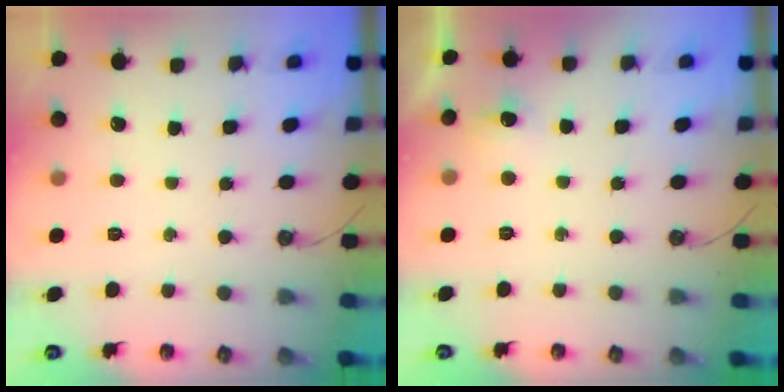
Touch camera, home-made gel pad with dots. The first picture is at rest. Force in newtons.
{"total": 5.4, "press": 5.4, "slide": 0.7}